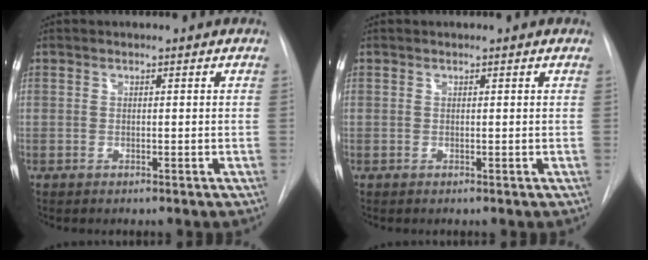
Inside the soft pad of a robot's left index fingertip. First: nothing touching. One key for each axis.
{"total": 0.0}